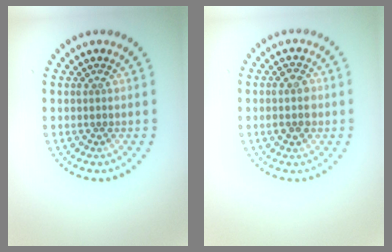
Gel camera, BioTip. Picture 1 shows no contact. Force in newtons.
{"total": 2.1, "press": 2.1, "slide": 0.1}